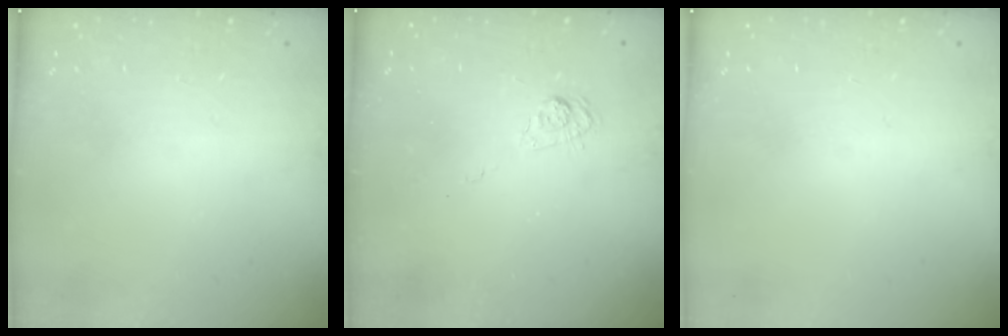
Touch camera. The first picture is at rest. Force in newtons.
{"total": 4.9, "press": 4.7, "slide": 1.6}
{"total": 0.0}